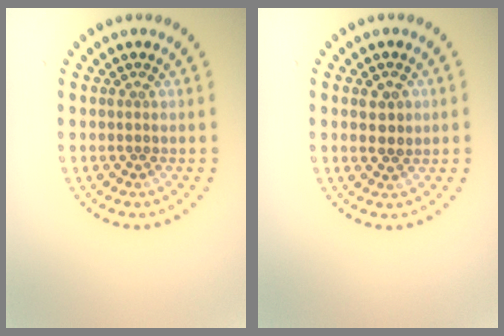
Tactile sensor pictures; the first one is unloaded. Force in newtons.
{"total": 1.9, "press": 1.8, "slide": 0.4}